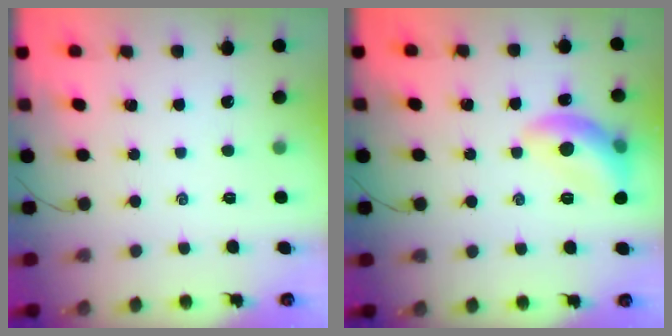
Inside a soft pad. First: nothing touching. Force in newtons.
{"total": 12.2, "press": 12.2, "slide": 1.0}